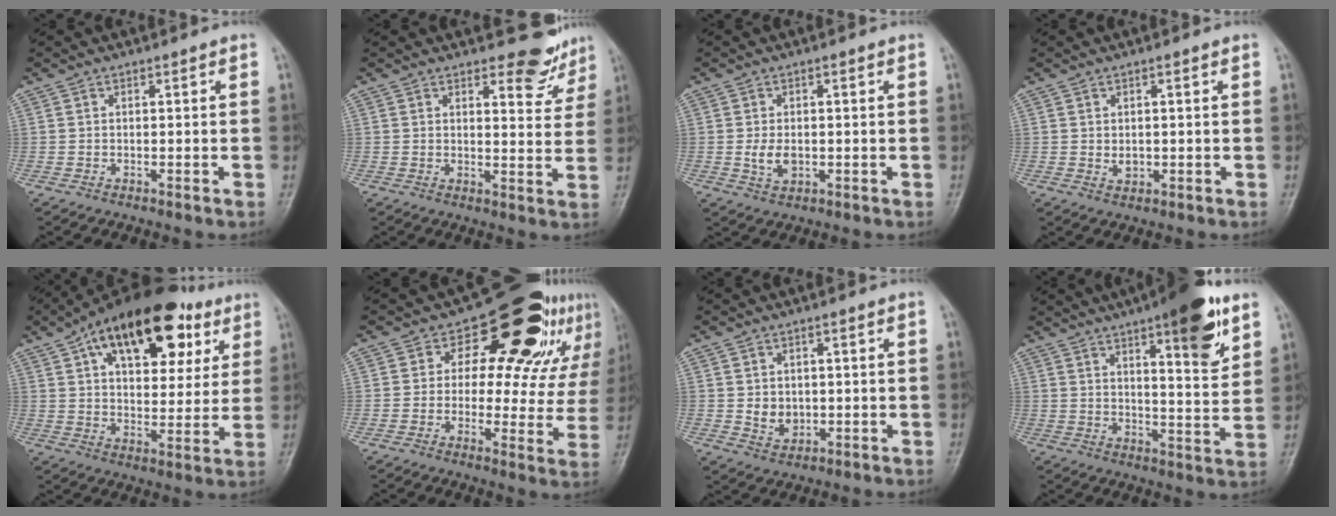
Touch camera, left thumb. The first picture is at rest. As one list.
[{"total": 7.0, "force": [5.7, 2.9, 2.7], "torque": [-0.007, -0.047, 0.065]}, {"total": 3.9, "force": [-0.2, 2.5, 3.0], "torque": [-0.054, -0.006, -0.002]}, {"total": 2.2, "force": [0.3, 1.5, 1.6], "torque": [-0.018, -0.006, 0.010]}, {"total": 23.7, "force": [11.3, 12.5, 16.5], "torque": [-0.220, -0.003, 0.173]}, {"total": 19.3, "force": [10.6, 10.7, 12.0], "torque": [-0.093, -0.035, 0.123]}, {"total": 4.1, "force": [0.1, 3.3, 2.3], "torque": [-0.024, -0.006, 0.012]}, {"total": 15.1, "force": [8.5, 3.6, 11.9], "torque": [-0.146, -0.044, 0.119]}]